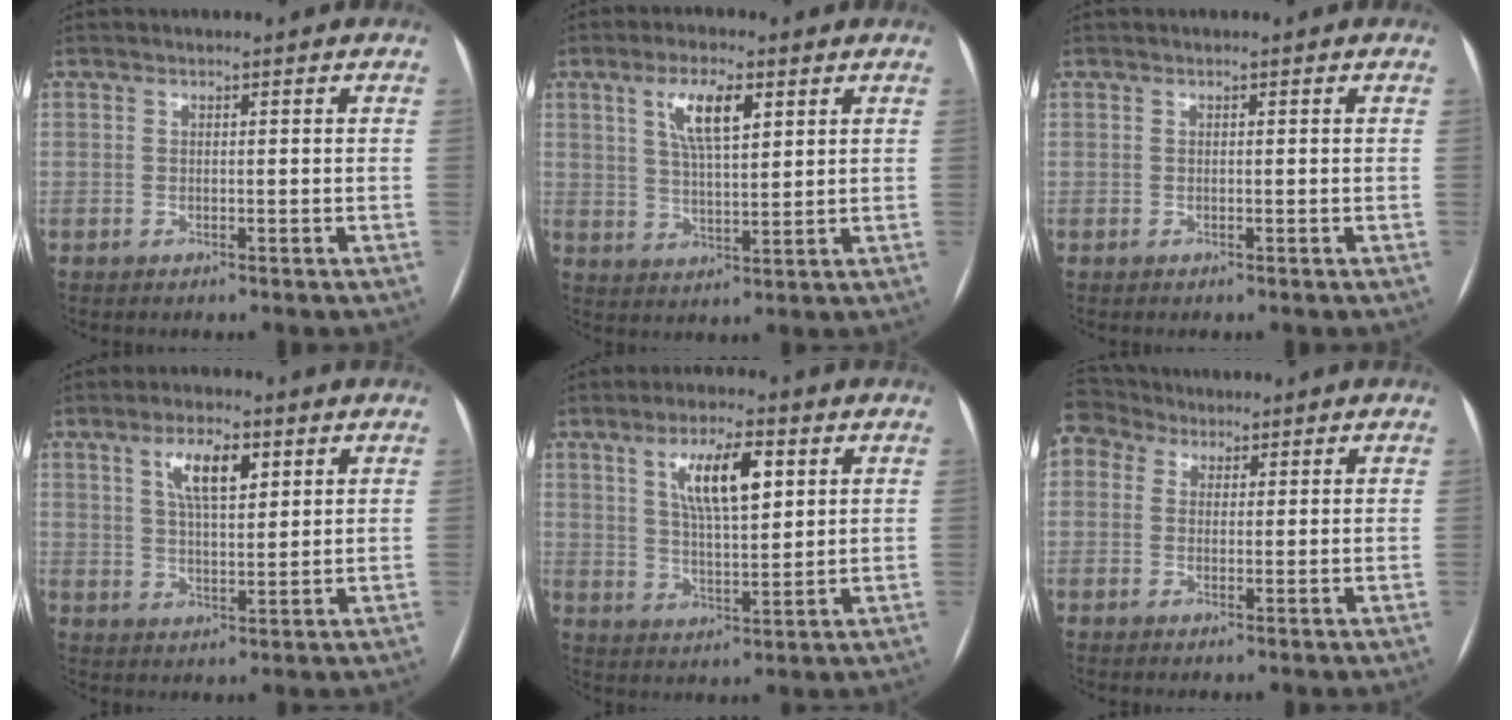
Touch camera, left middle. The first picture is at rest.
{"total": 7.4, "force": [3.3, 2.0, 6.3], "torque": [-0.119, 0.008, 0.062]}
{"total": 0.0}
{"total": 7.0, "force": [3.2, 2.4, 5.8], "torque": [-0.106, 0.010, 0.057]}
{"total": 9.2, "force": [3.7, 2.6, 8.1], "torque": [-0.145, 0.008, 0.068]}
{"total": 3.6, "force": [2.6, 2.4, 0.2], "torque": [-0.009, 0.026, 0.053]}